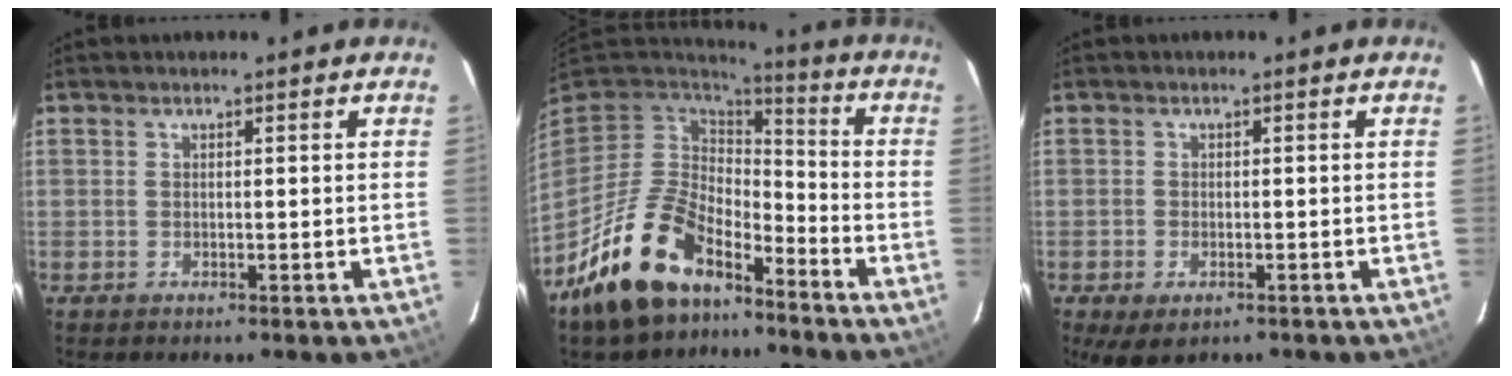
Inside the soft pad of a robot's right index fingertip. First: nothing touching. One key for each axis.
{"total": 17.7, "fx": -11.9, "fy": 9.0, "fz": 9.5, "tx": -0.203, "ty": -0.007, "tz": -0.201}
{"total": 4.8, "fx": -2.7, "fy": 2.7, "fz": 2.9, "tx": -0.064, "ty": -0.019, "tz": -0.042}